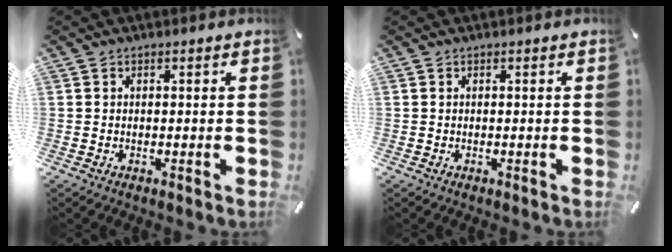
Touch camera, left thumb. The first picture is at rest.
{"total": 0.0}